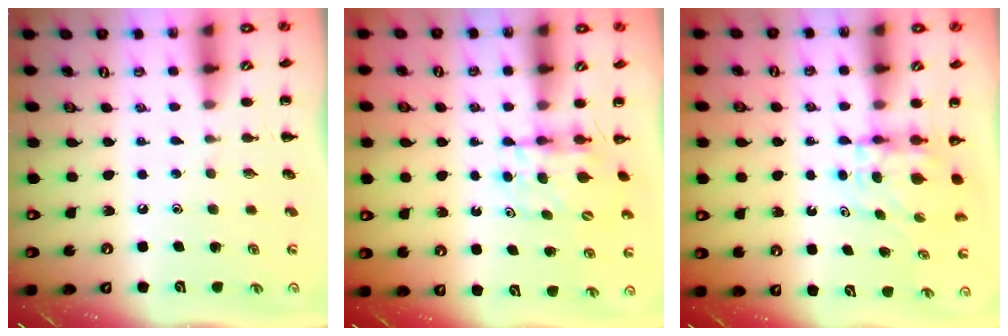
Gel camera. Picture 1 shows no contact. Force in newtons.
{"total": 5.4, "press": 5.3, "slide": 0.6}
{"total": 7.0, "press": 6.9, "slide": 1.2}